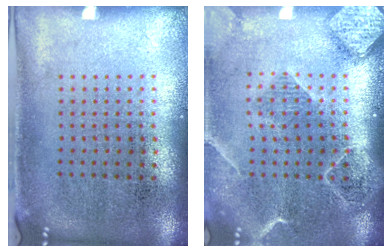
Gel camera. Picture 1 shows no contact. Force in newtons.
{"total": 2.4, "press": 2.0, "slide": 1.2}